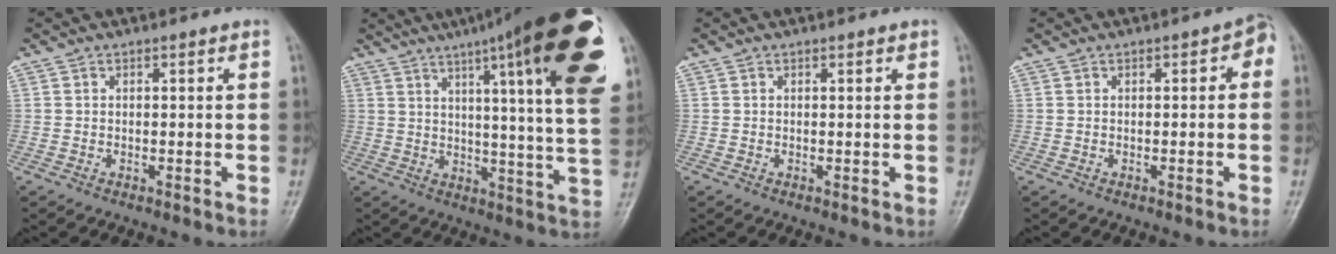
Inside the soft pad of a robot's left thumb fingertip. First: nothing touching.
{"total": 27.7, "force": [13.9, 4.1, 23.6], "torque": [-0.287, -0.023, 0.183]}
{"total": 0.7, "force": [0.3, 0.2, 0.6], "torque": [-0.010, 0.001, 0.002]}
{"total": 2.9, "force": [0.0, 1.5, 2.5], "torque": [-0.017, 0.015, -0.009]}